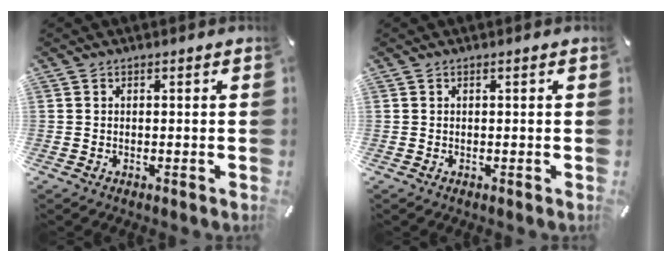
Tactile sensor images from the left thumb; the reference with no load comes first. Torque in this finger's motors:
{"motor_torque": [0.14, -0.29, -0.02, -0.04, -0.01]}